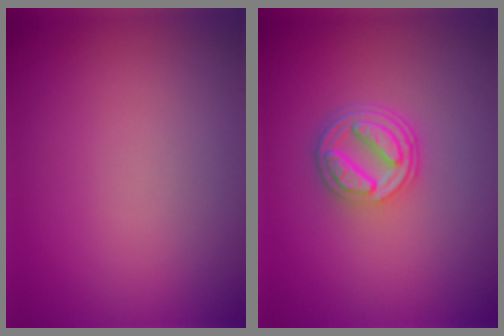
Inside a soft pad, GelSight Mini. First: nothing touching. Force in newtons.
{"total": 4.5, "press": 3.3, "slide": 3.0}